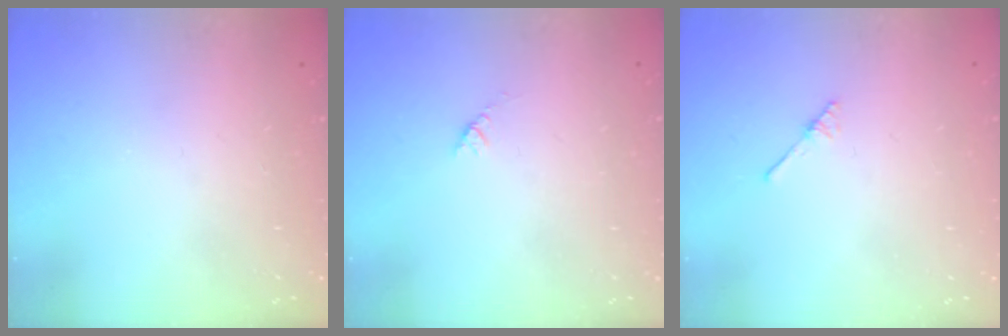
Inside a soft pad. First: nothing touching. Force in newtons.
{"total": 2.7, "press": 2.6, "slide": 0.4}
{"total": 2.0, "press": 2.0, "slide": 0.2}